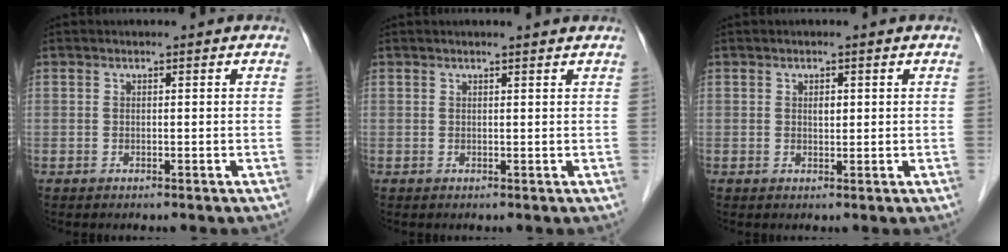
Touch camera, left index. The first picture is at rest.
{"total": 2.3, "force": [2.2, -0.2, 0.8], "torque": [-0.014, 0.008, 0.024]}
{"total": 1.2, "force": [0.4, 0.6, 0.9], "torque": [-0.014, -0.001, 0.007]}